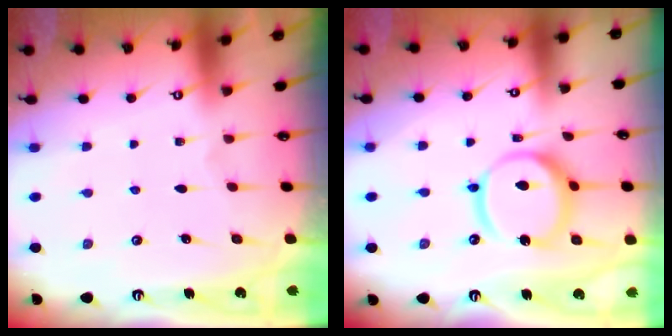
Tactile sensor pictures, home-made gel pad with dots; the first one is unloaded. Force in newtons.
{"total": 14.3, "press": 14.2, "slide": 1.6}